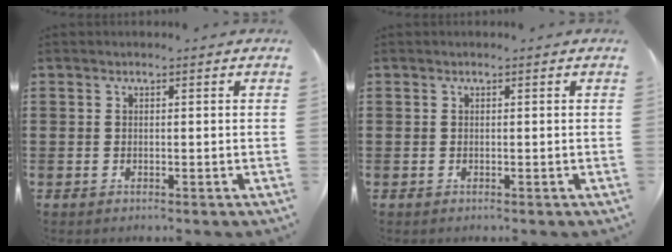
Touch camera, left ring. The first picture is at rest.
{"total": 0.0}